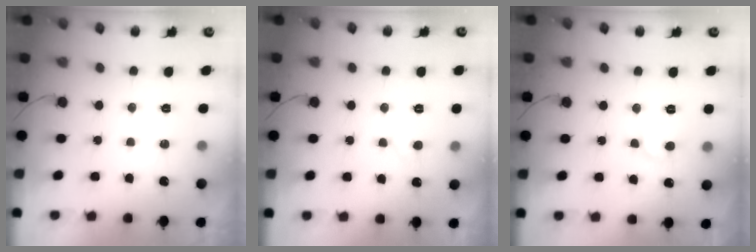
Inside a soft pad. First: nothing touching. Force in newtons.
{"total": 3.9, "press": 3.8, "slide": 0.5}
{"total": 6.9, "press": 6.9, "slide": 0.4}